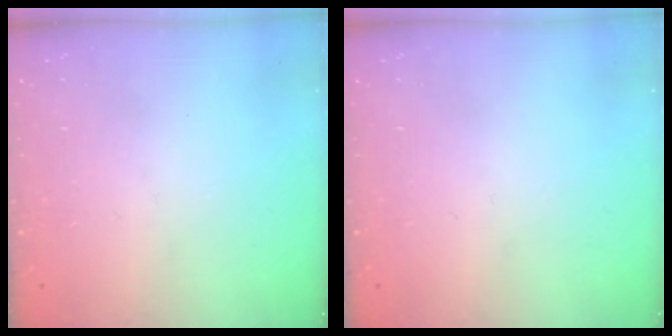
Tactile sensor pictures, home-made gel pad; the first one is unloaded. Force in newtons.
{"total": 0.0}